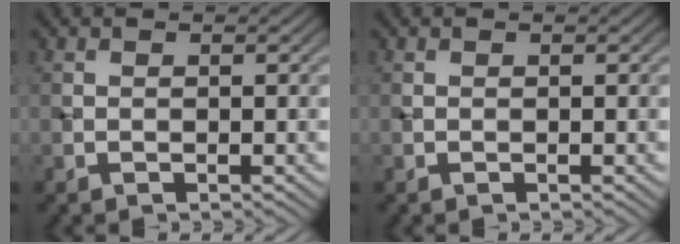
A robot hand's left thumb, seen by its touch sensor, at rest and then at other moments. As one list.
[{"total": 0.0}]